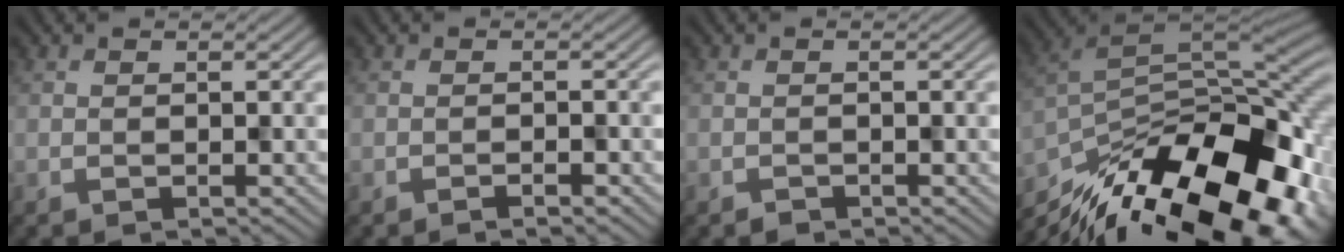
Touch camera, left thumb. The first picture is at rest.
{"total": 1.2, "force": [-0.8, 0.1, 0.8], "torque": [-0.012, 0.004, -0.014]}
{"total": 0.6, "force": [-0.5, 0.3, 0.1], "torque": [0.000, 0.000, -0.010]}
{"total": 18.5, "force": [-10.8, 7.7, 12.8], "torque": [-0.245, -0.019, -0.173]}